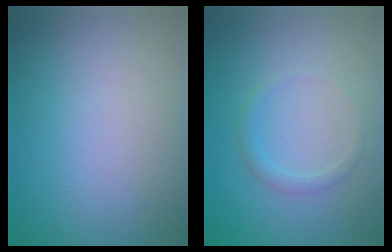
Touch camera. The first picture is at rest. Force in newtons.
{"total": 1.3, "press": 1.3, "slide": 0.0}